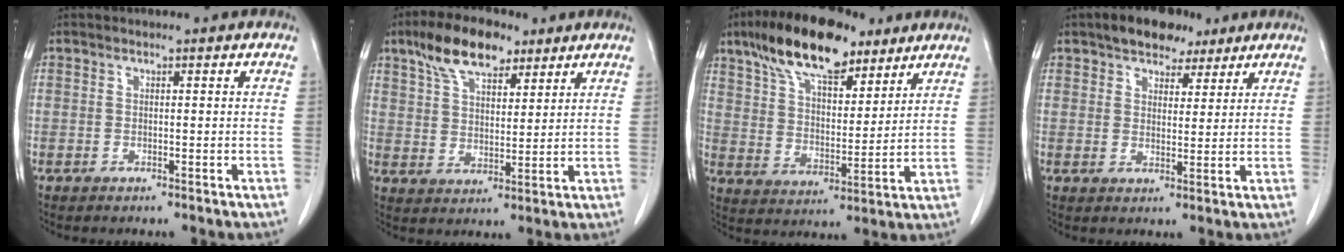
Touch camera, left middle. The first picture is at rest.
{"total": 10.4, "force": [6.9, 4.3, 6.4], "torque": [-0.122, 0.018, 0.128]}
{"total": 16.5, "force": [11.5, 5.9, 10.2], "torque": [-0.184, 0.022, 0.203]}
{"total": 7.1, "force": [5.0, 3.6, 3.4], "torque": [-0.047, 0.016, 0.081]}